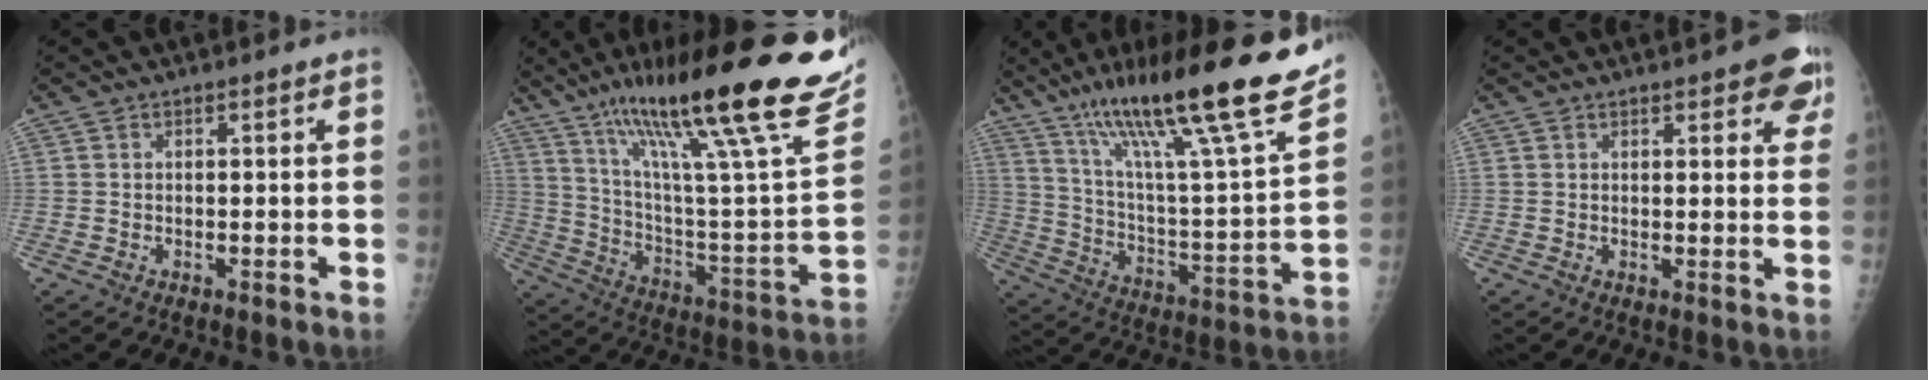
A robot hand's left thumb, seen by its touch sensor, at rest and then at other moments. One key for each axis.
{"total": 34.9, "fx": 22.9, "fy": 5.2, "fz": 25.9, "tx": -0.359, "ty": -0.061, "tz": 0.357}
{"total": 28.8, "fx": 19.5, "fy": 3.5, "fz": 20.9, "tx": -0.322, "ty": -0.057, "tz": 0.321}
{"total": 7.0, "fx": 4.3, "fy": 2.8, "fz": 4.8, "tx": -0.023, "ty": -0.013, "tz": 0.044}